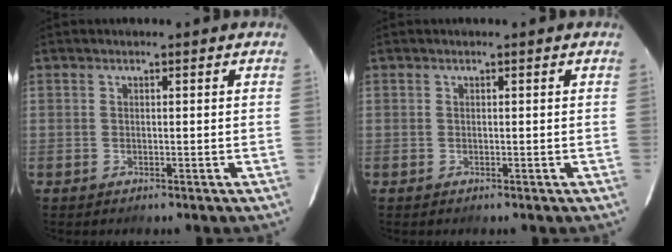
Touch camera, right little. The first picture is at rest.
{"total": 0.0}